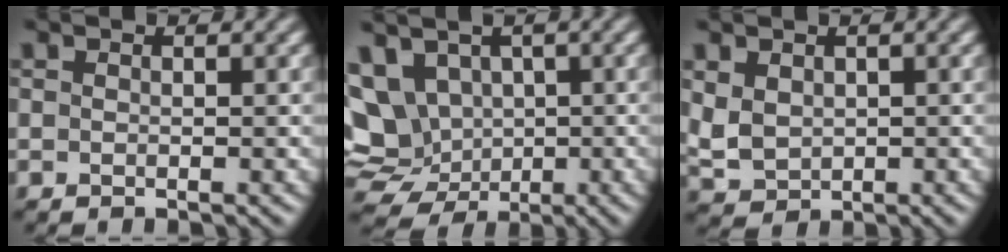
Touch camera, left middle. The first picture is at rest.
{"total": 9.7, "force": [-0.1, 8.3, 5.0], "torque": [-0.099, 0.003, -0.003]}
{"total": 3.6, "force": [0.0, 2.9, 2.0], "torque": [-0.050, -0.006, 0.016]}